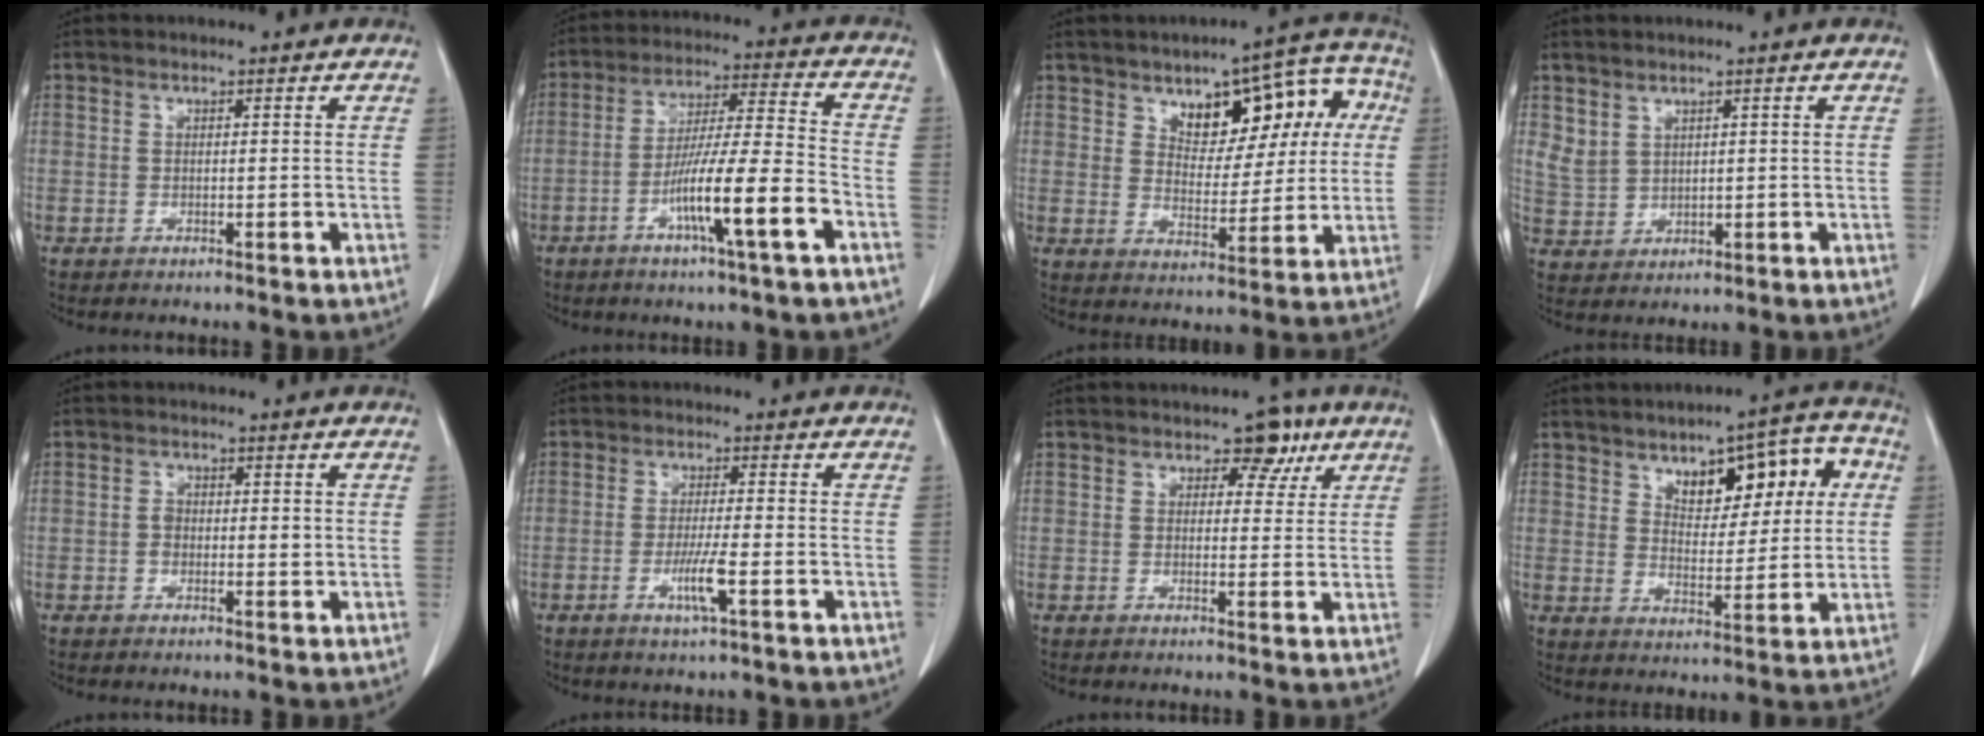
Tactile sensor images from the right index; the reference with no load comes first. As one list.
[{"total": 13.0, "force": [-5.4, 0.0, 11.8], "torque": [-0.211, -0.003, -0.097]}, {"total": 12.4, "force": [4.2, 6.6, 9.6], "torque": [-0.106, 0.038, 0.063]}, {"total": 3.7, "force": [2.4, 2.5, 1.2], "torque": [-0.026, -0.003, 0.063]}, {"total": 2.7, "force": [-0.1, 1.7, 2.1], "torque": [-0.035, 0.005, -0.002]}, {"total": 4.7, "force": [-1.7, 0.0, 4.4], "torque": [-0.085, -0.010, -0.031]}, {"total": 4.4, "force": [2.4, 2.9, 2.3], "torque": [-0.015, 0.007, 0.027]}, {"total": 11.9, "force": [4.4, 5.1, 9.8], "torque": [-0.121, 0.028, 0.066]}]